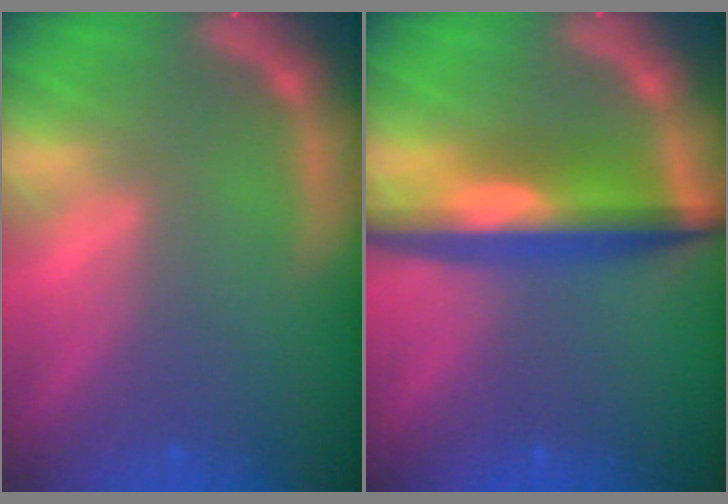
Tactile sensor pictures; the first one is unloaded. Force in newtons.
{"total": 7.1}